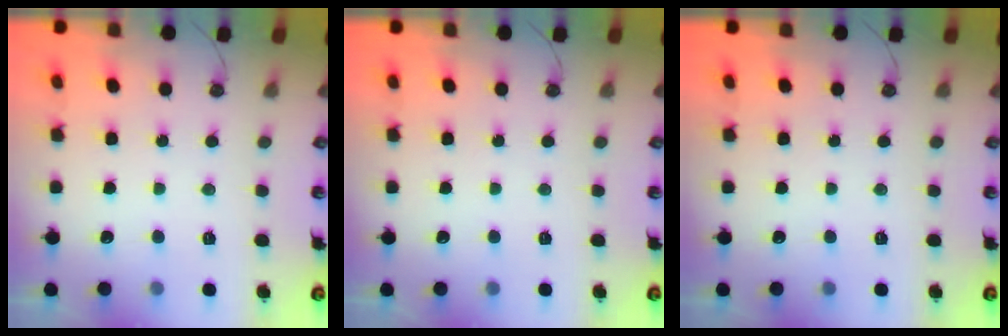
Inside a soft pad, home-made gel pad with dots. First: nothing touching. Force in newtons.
{"total": 0.0}
{"total": 0.0}